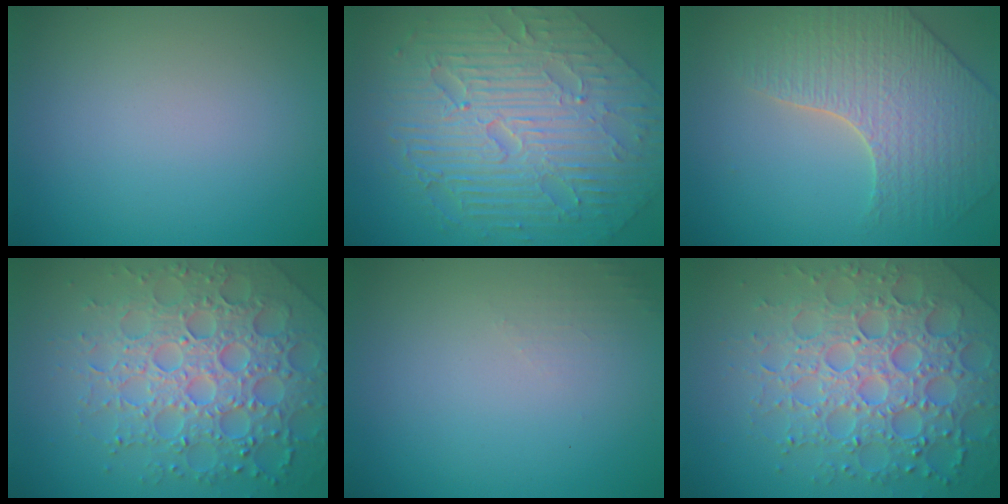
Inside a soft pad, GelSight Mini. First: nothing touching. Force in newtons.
{"total": 10.9, "press": 7.4, "slide": 8.1}
{"total": 4.5, "press": 4.3, "slide": 1.1}
{"total": 7.3, "press": 7.1, "slide": 1.7}
{"total": 1.1, "press": 1.1, "slide": 0.3}
{"total": 7.3, "press": 7.1, "slide": 1.7}